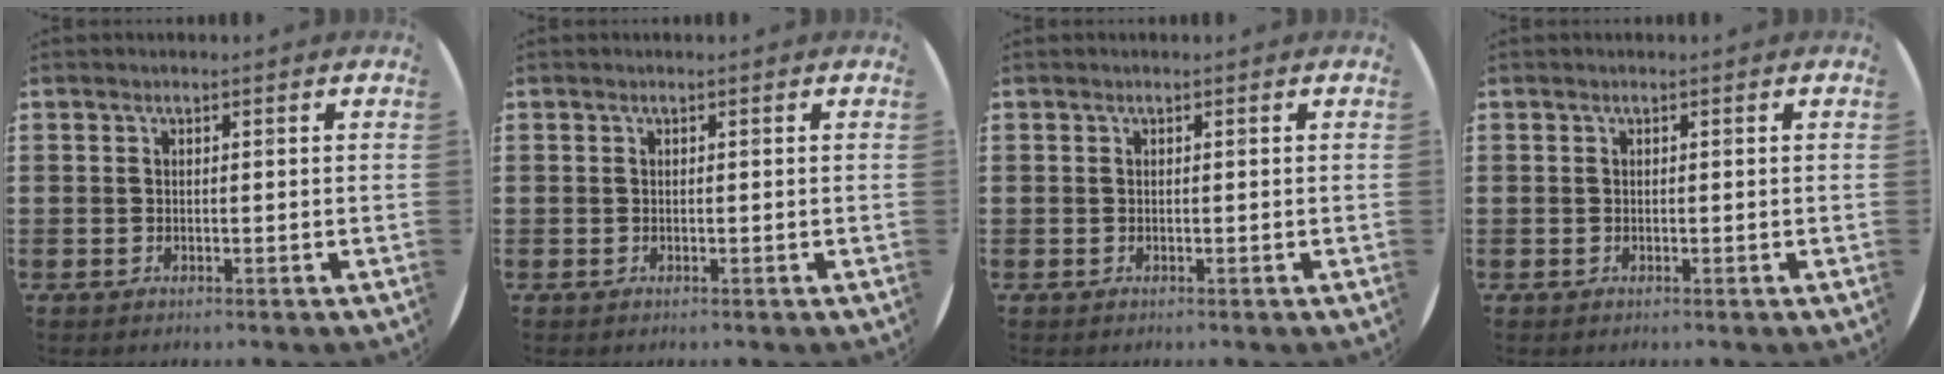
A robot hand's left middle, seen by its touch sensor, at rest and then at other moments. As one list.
[{"total": 0.0}, {"total": 0.0}, {"total": 0.0}]